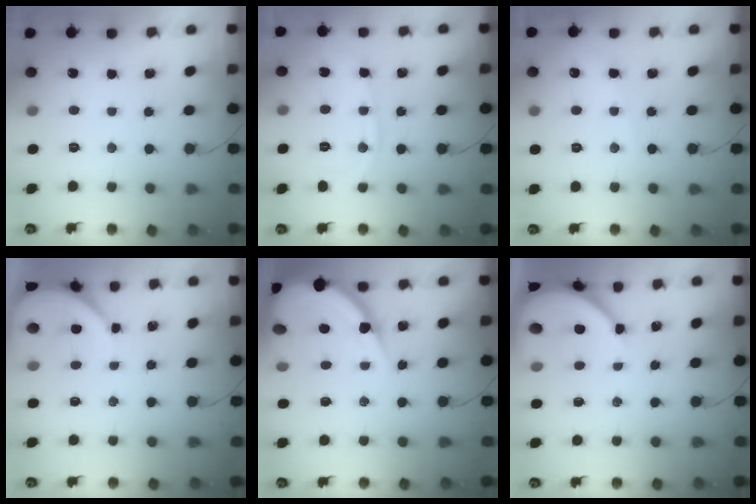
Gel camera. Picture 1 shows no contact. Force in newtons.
{"total": 7.8, "press": 7.7, "slide": 0.4}
{"total": 3.4, "press": 3.4, "slide": 0.4}
{"total": 4.7, "press": 4.7, "slide": 0.4}
{"total": 13.8, "press": 13.8, "slide": 1.1}
{"total": 8.3, "press": 8.2, "slide": 1.1}